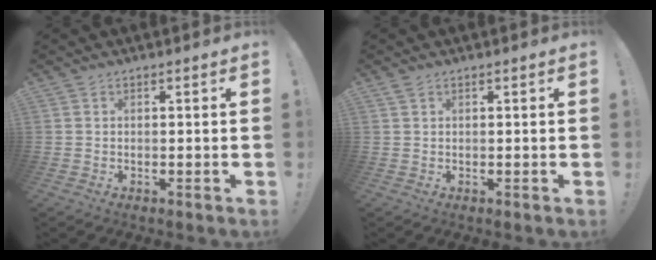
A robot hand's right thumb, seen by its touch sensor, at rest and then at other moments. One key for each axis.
{"total": 1.1, "fx": 0.8, "fy": 0.4, "fz": 0.6, "tx": -0.004, "ty": -0.004, "tz": 0.013}